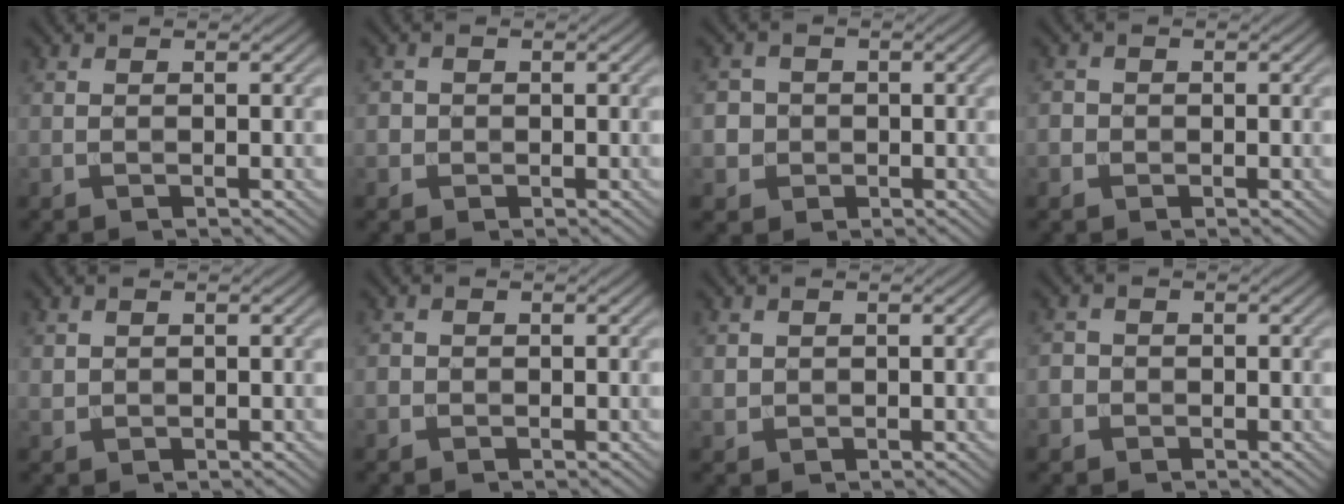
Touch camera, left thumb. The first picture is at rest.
{"total": 1.4, "force": [-0.2, 1.4, 0.2], "torque": [0.002, -0.003, -0.006]}
{"total": 3.8, "force": [-0.3, 3.7, 0.7], "torque": [-0.017, 0.005, -0.022]}
{"total": 1.5, "force": [-0.4, 1.4, 0.3], "torque": [-0.002, -0.002, -0.010]}
{"total": 1.1, "force": [0.5, 0.9, 0.3], "torque": [-0.011, -0.004, 0.013]}
{"total": 1.0, "force": [-0.3, 0.9, 0.2], "torque": [-0.002, -0.004, -0.010]}
{"total": 1.4, "force": [0.3, 1.3, 0.3], "torque": [-0.012, -0.007, 0.007]}
{"total": 2.1, "force": [-0.6, 2.0, 0.4], "torque": [0.000, 0.000, -0.021]}